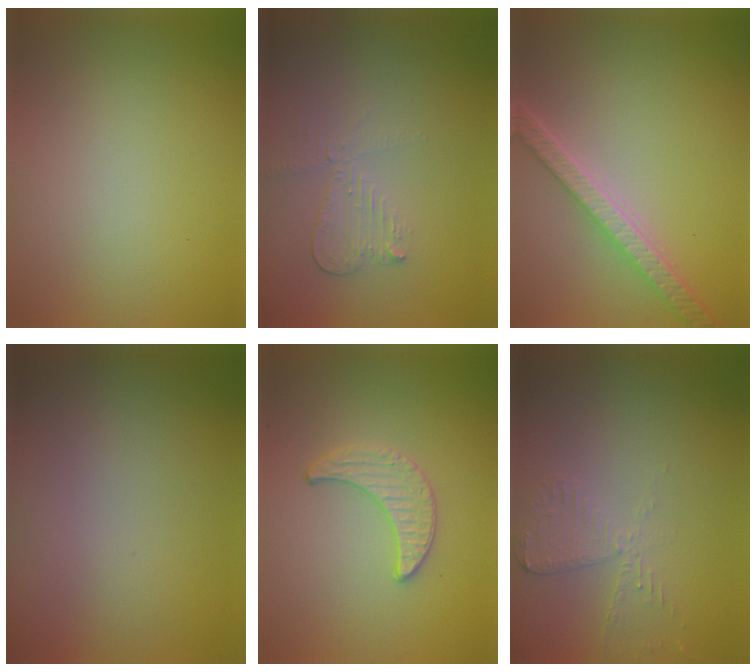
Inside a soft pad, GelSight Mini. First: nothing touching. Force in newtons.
{"total": 2.1, "press": 2.1, "slide": 0.4}
{"total": 4.6, "press": 3.5, "slide": 2.9}
{"total": 0.0}
{"total": 1.5, "press": 1.5, "slide": 0.1}
{"total": 2.4, "press": 2.4, "slide": 0.2}